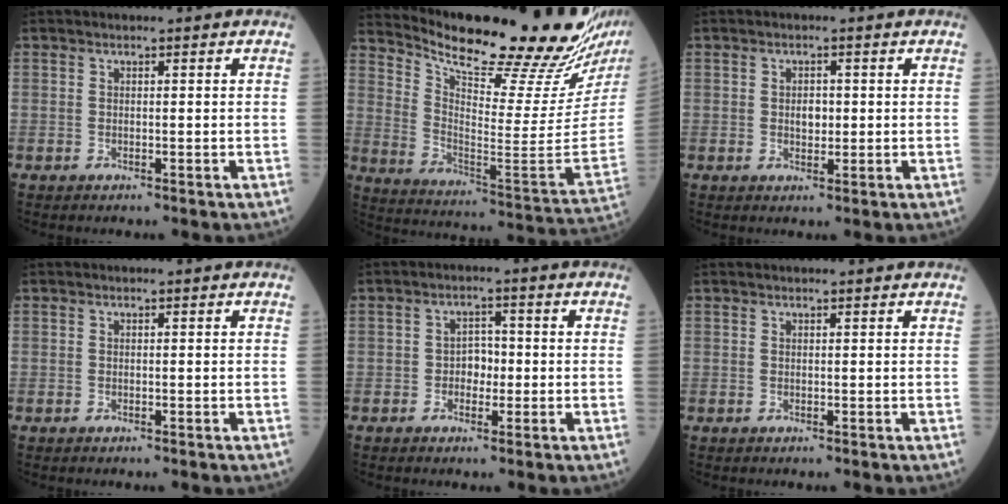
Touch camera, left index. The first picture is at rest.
{"total": 26.4, "force": [23.2, 0.2, 12.7], "torque": [-0.216, -0.107, 0.326]}
{"total": 2.1, "force": [0.2, 1.4, 1.6], "torque": [-0.026, 0.001, 0.003]}
{"total": 0.0}
{"total": 2.9, "force": [-0.5, 2.0, 2.0], "torque": [-0.025, 0.008, -0.011]}
{"total": 2.6, "force": [2.5, 0.1, 0.8], "torque": [-0.010, 0.021, 0.030]}